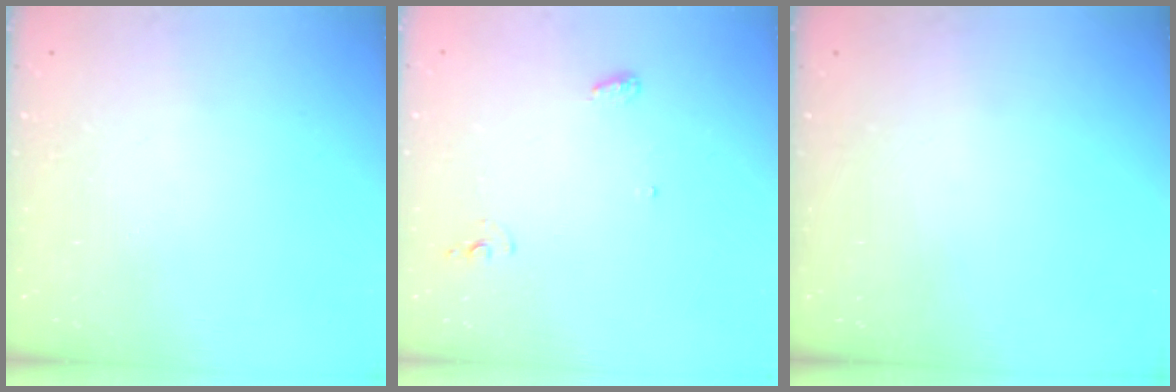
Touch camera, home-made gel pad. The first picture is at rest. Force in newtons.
{"total": 5.4, "press": 5.2, "slide": 1.4}
{"total": 0.0}